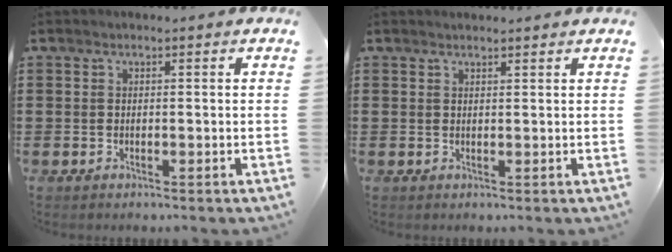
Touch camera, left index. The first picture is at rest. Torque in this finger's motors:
{"motor_torque": [-0.10, 0.11, 0.05, -0.01]}